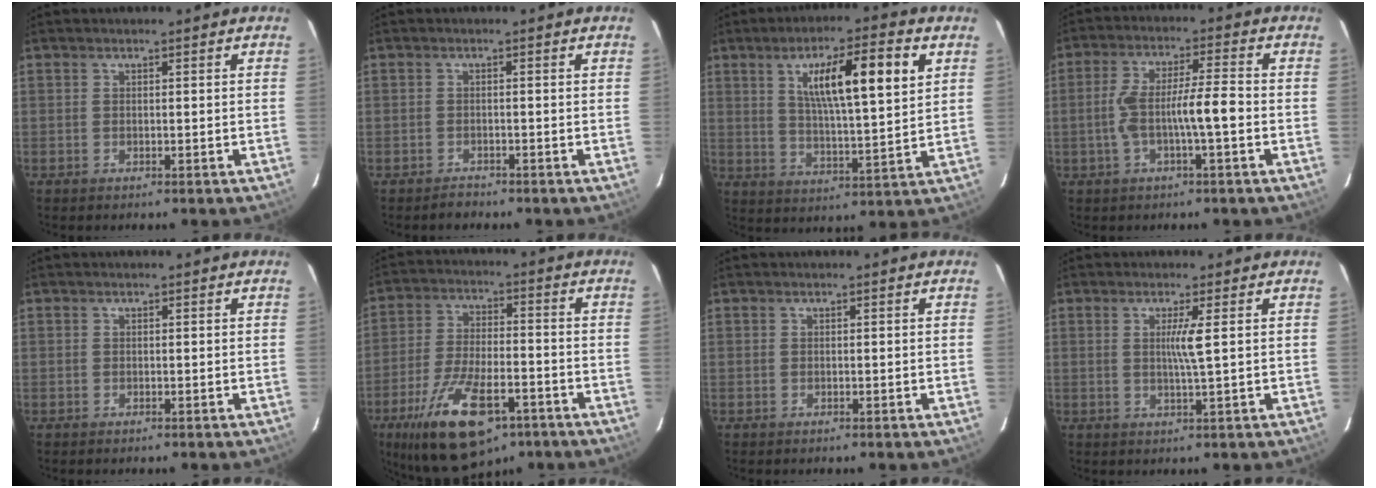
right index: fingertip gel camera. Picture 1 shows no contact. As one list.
[{"total": 1.3, "force": [-1.2, 0.5, 0.0], "torque": [-0.002, -0.002, -0.019]}, {"total": 13.6, "force": [5.0, 1.8, 12.5], "torque": [-0.209, 0.010, 0.083]}, {"total": 8.0, "force": [-1.7, 0.7, 7.8], "torque": [-0.151, 0.019, -0.031]}, {"total": 0.0}, {"total": 15.8, "force": [-8.8, 5.7, 11.8], "torque": [-0.234, -0.018, -0.145]}, {"total": 0.0}, {"total": 3.2, "force": [0.6, -0.8, 3.0], "torque": [-0.058, -0.007, 0.010]}]